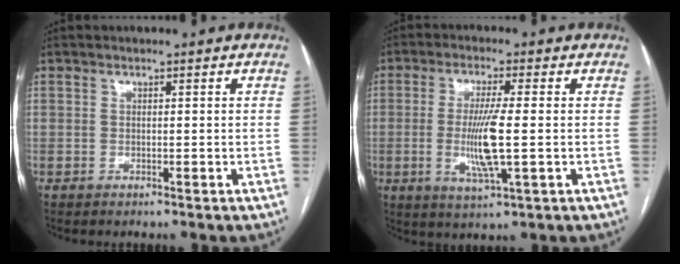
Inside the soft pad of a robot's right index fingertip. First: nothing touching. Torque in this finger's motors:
{"motor_torque": [1.18, 0.40, 0.38, 0.11]}